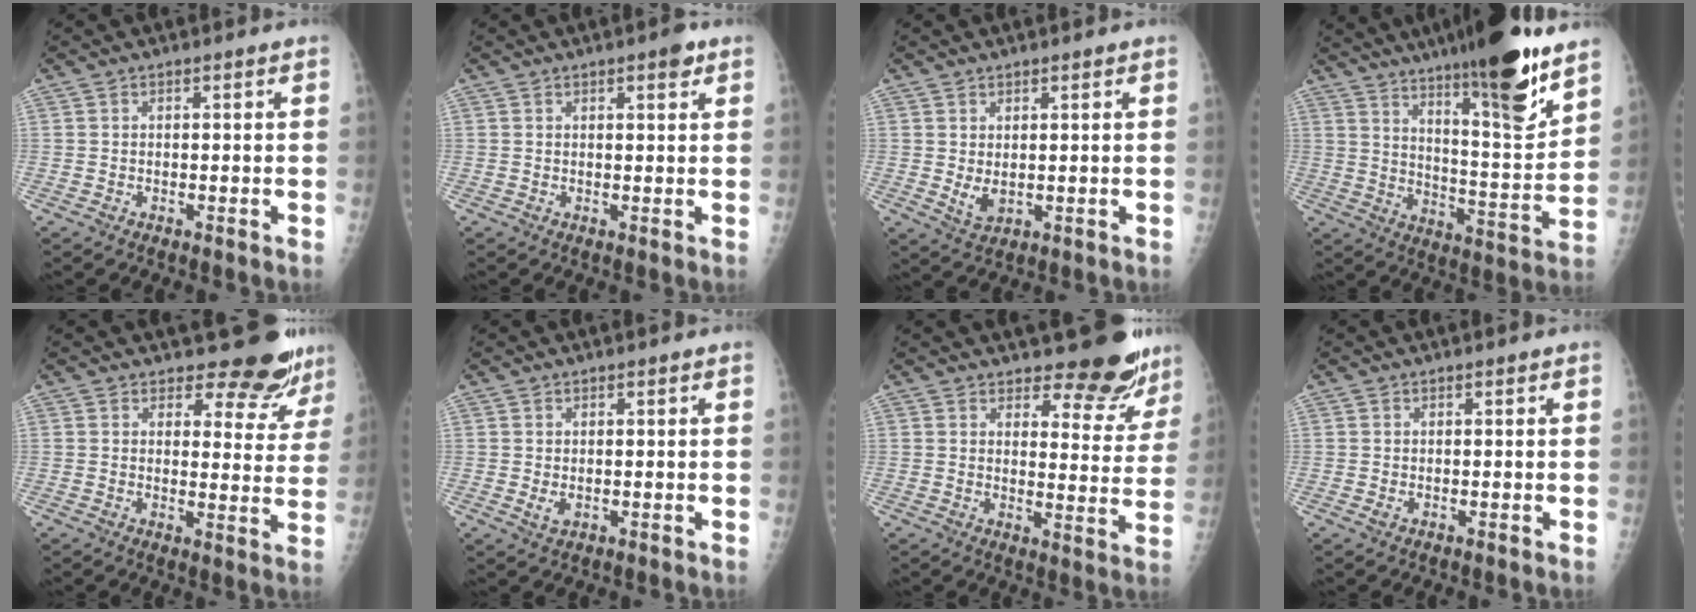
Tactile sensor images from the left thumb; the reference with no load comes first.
{"total": 2.5, "force": [1.5, 0.7, 1.9], "torque": [-0.020, -0.005, 0.017]}
{"total": 4.2, "force": [0.9, 2.3, 3.3], "torque": [-0.054, -0.015, 0.025]}
{"total": 22.5, "force": [15.5, 3.7, 15.9], "torque": [-0.219, -0.081, 0.249]}
{"total": 10.5, "force": [9.5, 3.7, 2.4], "torque": [0.006, -0.079, 0.103]}
{"total": 2.1, "force": [0.2, 1.3, 1.7], "torque": [-0.026, -0.007, 0.009]}
{"total": 11.9, "force": [10.3, 4.2, 4.2], "torque": [-0.015, -0.088, 0.123]}
{"total": 1.0, "force": [0.2, 0.6, 0.8], "torque": [-0.013, -0.002, 0.006]}